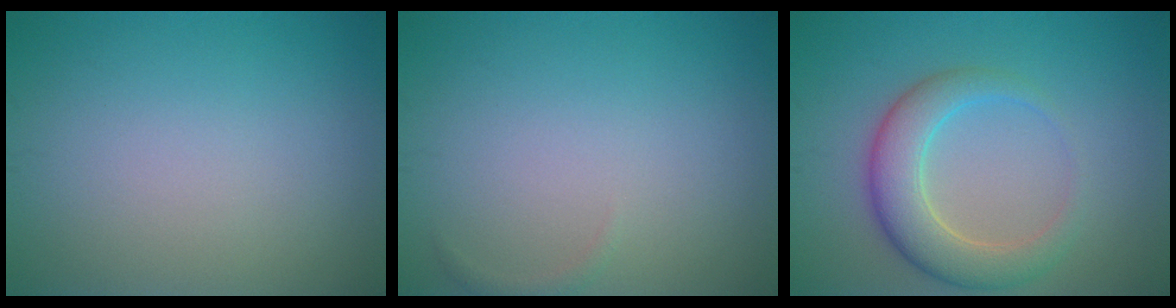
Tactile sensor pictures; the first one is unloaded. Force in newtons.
{"total": 0.6, "press": 0.6, "slide": 0.1}
{"total": 5.1, "press": 5.0, "slide": 0.5}